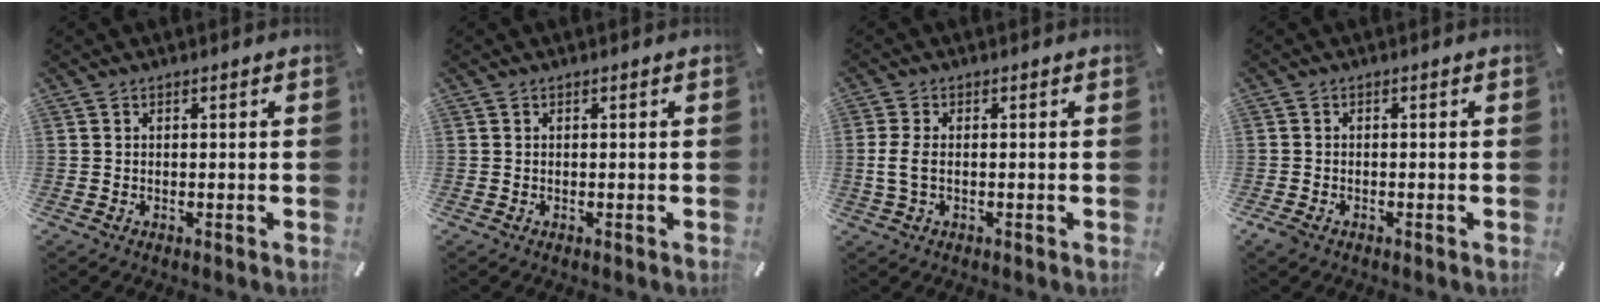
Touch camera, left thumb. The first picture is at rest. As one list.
[{"total": 0.0}, {"total": 4.3, "force": [-0.4, 2.2, 3.7], "torque": [-0.085, -0.003, -0.009]}, {"total": 1.6, "force": [-1.1, 0.9, 0.6], "torque": [-0.018, 0.001, -0.024]}]